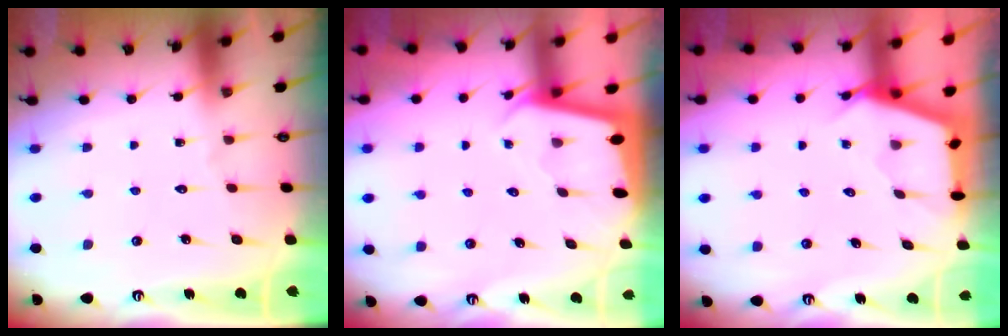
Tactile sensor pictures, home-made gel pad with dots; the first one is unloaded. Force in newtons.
{"total": 1.9, "press": 1.9, "slide": 0.1}
{"total": 2.7, "press": 2.6, "slide": 0.4}